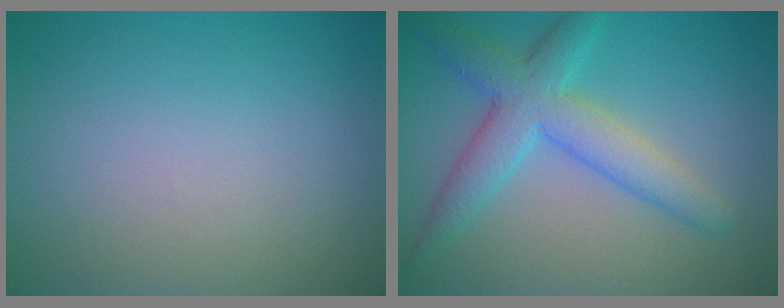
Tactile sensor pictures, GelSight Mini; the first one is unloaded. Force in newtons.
{"total": 5.4, "press": 5.4, "slide": 0.2}